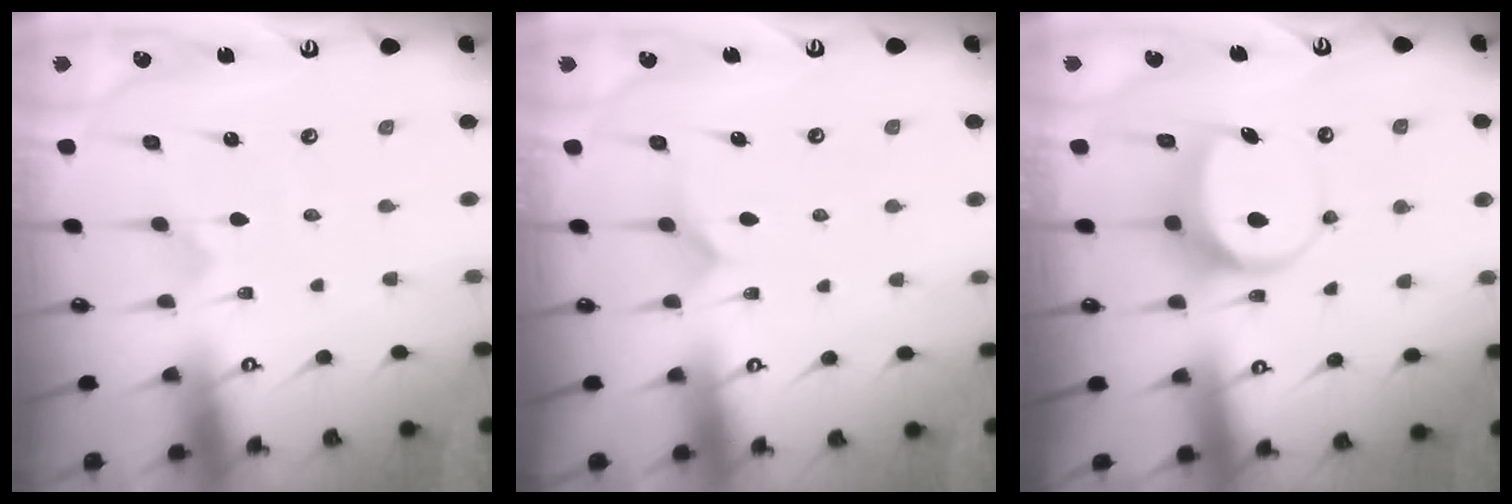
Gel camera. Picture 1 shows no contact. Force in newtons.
{"total": 3.9, "press": 3.9, "slide": 0.4}
{"total": 6.9, "press": 6.8, "slide": 0.9}